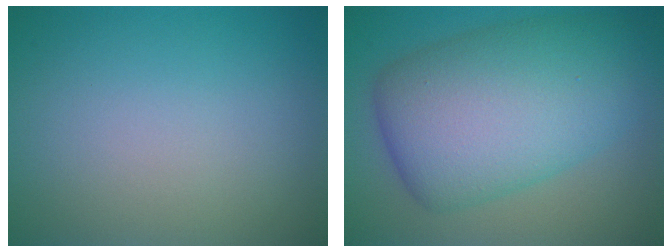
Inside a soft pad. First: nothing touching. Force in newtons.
{"total": 10.9, "press": 10.9, "slide": 0.1}